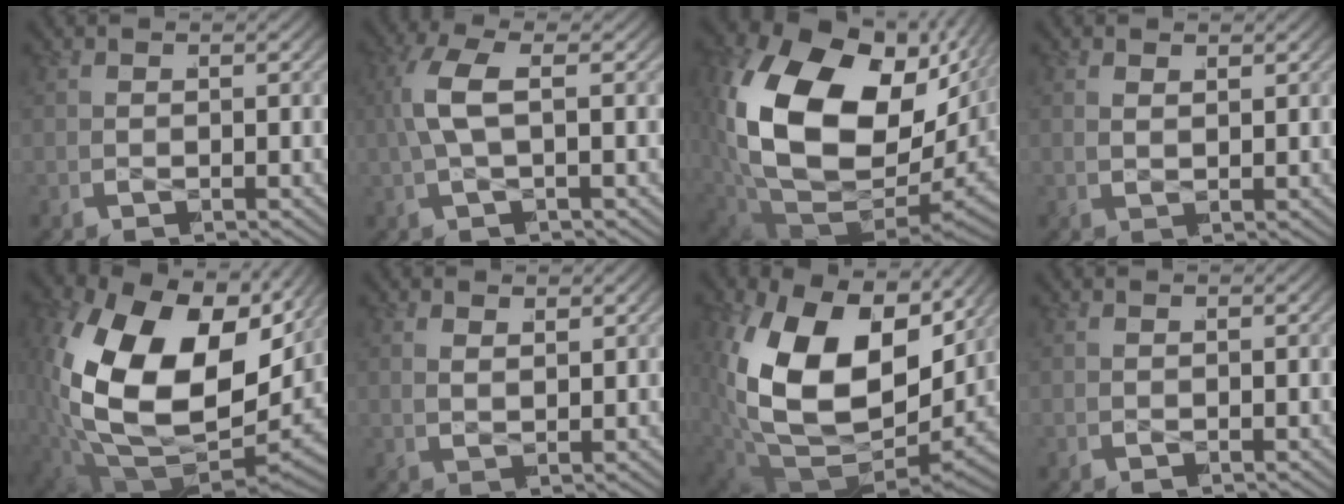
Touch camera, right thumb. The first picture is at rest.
{"total": 4.1, "force": [0.7, 1.4, 3.8], "torque": [-0.088, 0.007, 0.010]}
{"total": 19.5, "force": [0.2, 12.6, 14.9], "torque": [-0.288, -0.053, 0.026]}
{"total": 0.9, "force": [0.7, 0.2, 0.5], "torque": [0.002, 0.004, 0.012]}
{"total": 19.9, "force": [1.0, 12.6, 15.3], "torque": [-0.329, -0.057, 0.042]}
{"total": 1.2, "force": [0.9, 0.4, 0.7], "torque": [-0.003, 0.003, 0.016]}
{"total": 15.5, "force": [1.3, 9.6, 12.1], "torque": [-0.266, -0.051, 0.046]}
{"total": 0.0}